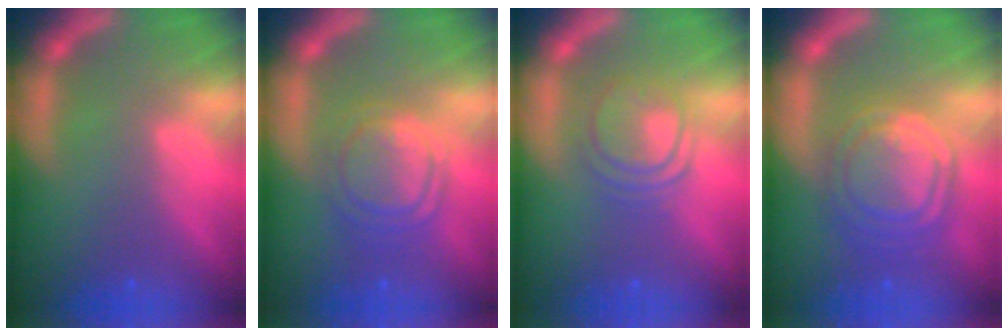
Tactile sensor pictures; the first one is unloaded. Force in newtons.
{"total": 6.1}
{"total": 4.5}
{"total": 9.1}